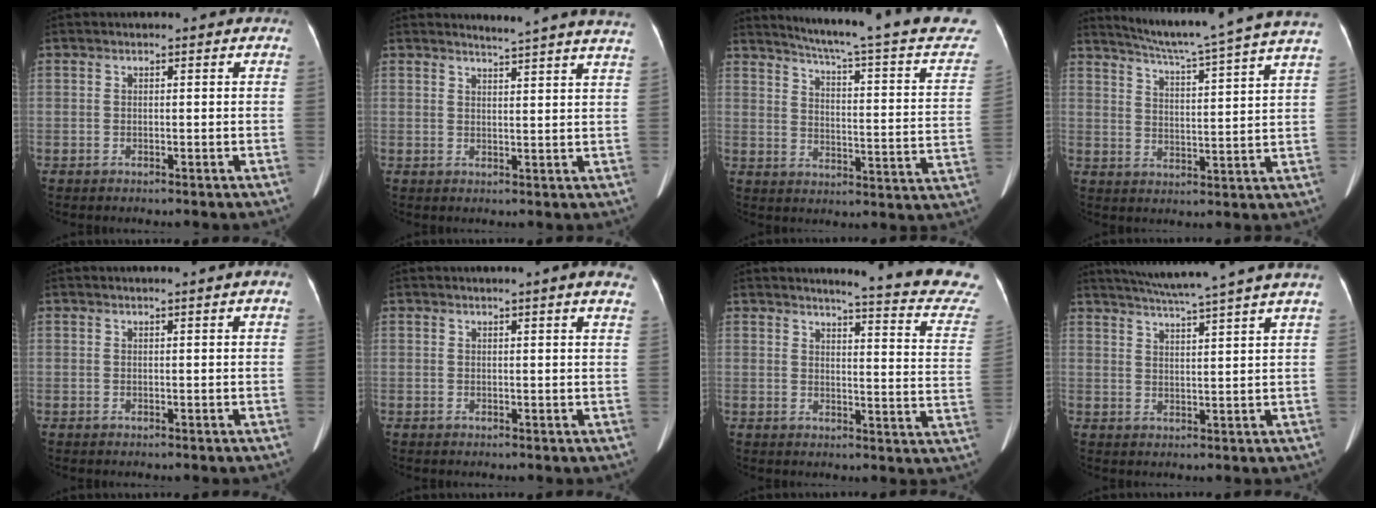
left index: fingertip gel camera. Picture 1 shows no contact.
{"total": 10.9, "force": [10.3, -1.4, 3.3], "torque": [-0.046, -0.045, 0.107]}
{"total": 24.7, "force": [21.8, 0.8, 11.7], "torque": [-0.162, -0.064, 0.260]}
{"total": 20.2, "force": [17.8, -1.9, 9.4], "torque": [-0.159, -0.037, 0.233]}
{"total": 1.2, "force": [0.6, -0.2, 1.0], "torque": [-0.016, 0.001, 0.011]}
{"total": 4.8, "force": [3.7, -0.2, 3.0], "torque": [-0.037, 0.005, 0.036]}
{"total": 17.0, "force": [16.0, -0.5, 5.6], "torque": [-0.063, -0.109, 0.160]}
{"total": 12.1, "force": [10.3, -2.0, 6.0], "torque": [-0.104, 0.000, 0.141]}